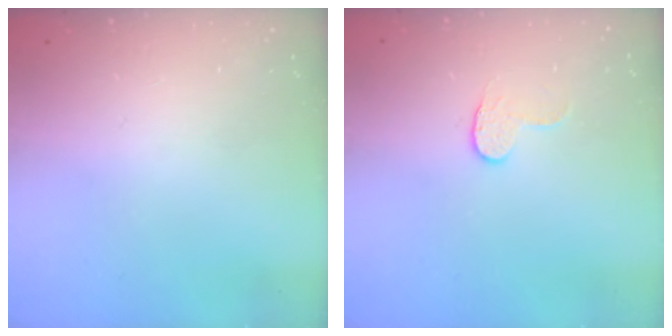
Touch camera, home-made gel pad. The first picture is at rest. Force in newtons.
{"total": 3.6, "press": 3.6, "slide": 0.4}